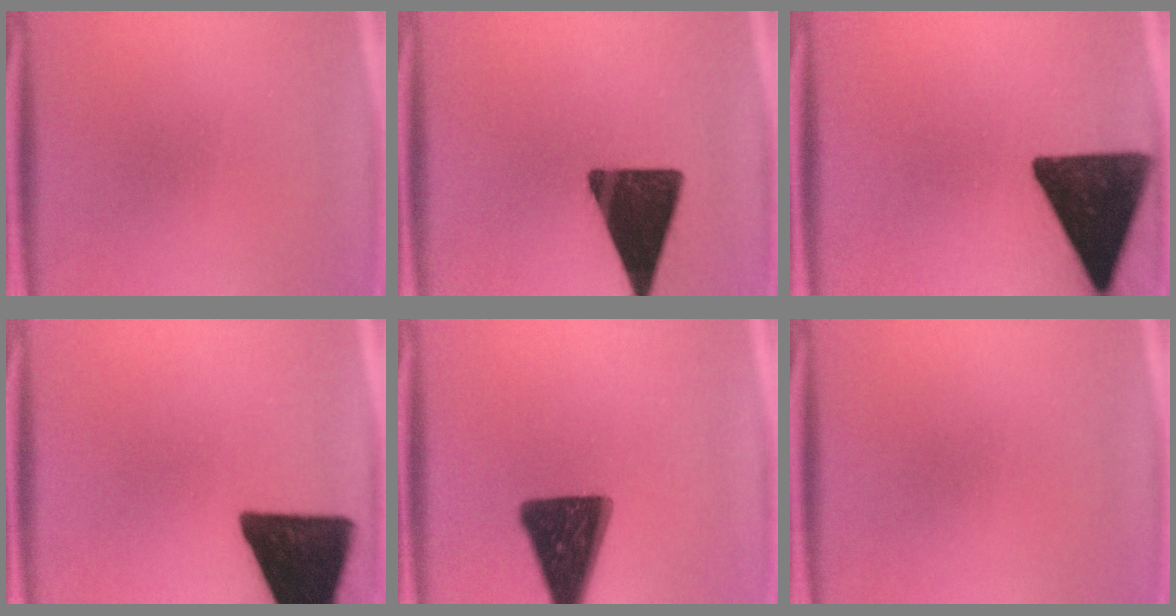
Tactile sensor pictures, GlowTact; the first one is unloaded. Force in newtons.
{"total": 16.6}
{"total": 17.3}
{"total": 16.7}
{"total": 15.8}
{"total": 0.0}